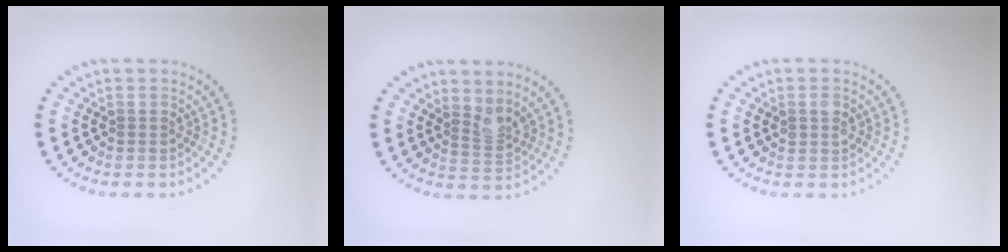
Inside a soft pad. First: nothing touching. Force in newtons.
{"total": 2.0, "press": 1.5, "slide": 1.4}
{"total": 1.2, "press": 1.1, "slide": 0.3}